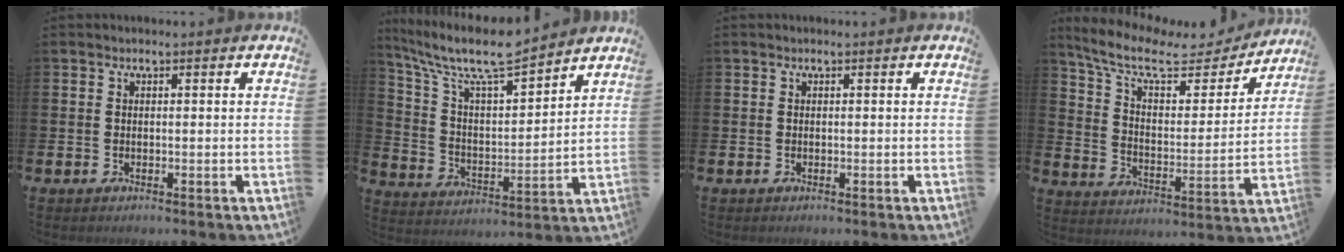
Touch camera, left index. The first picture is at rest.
{"total": 10.1, "force": [9.0, 1.8, 4.3], "torque": [-0.118, -0.059, 0.153]}
{"total": 0.0}
{"total": 10.1, "force": [8.4, 3.2, 4.5], "torque": [-0.110, -0.052, 0.138]}